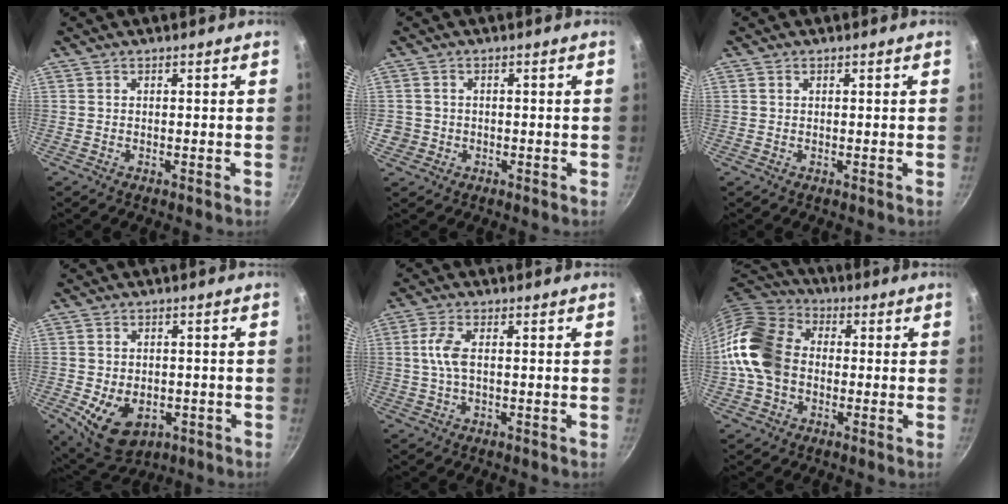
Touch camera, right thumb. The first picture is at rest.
{"total": 3.2, "force": [-0.5, 3.1, 0.8], "torque": [-0.005, 0.013, -0.004]}
{"total": 0.7, "force": [0.3, 0.6, 0.4], "torque": [-0.005, 0.002, 0.005]}
{"total": 10.5, "force": [-3.1, 7.2, 7.1], "torque": [-0.096, -0.003, -0.033]}
{"total": 1.4, "force": [-0.9, -1.1, 0.2], "torque": [-0.030, 0.003, -0.019]}
{"total": 15.4, "force": [-1.1, 12.0, 9.7], "torque": [-0.164, 0.030, -0.037]}